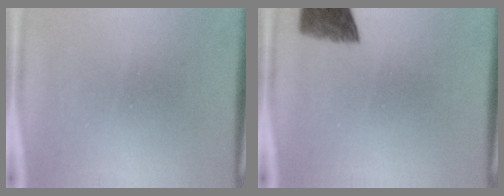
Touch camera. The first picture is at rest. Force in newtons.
{"total": 6.5}